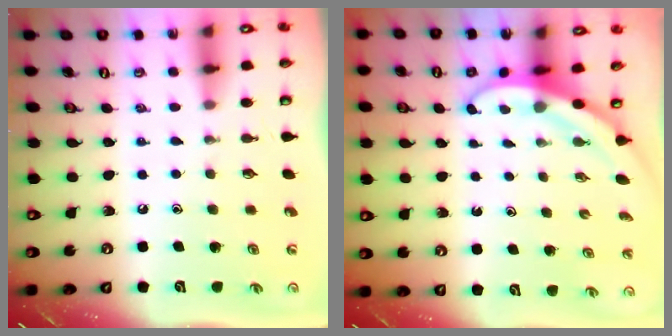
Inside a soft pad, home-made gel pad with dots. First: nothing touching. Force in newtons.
{"total": 3.1, "press": 3.1, "slide": 0.1}